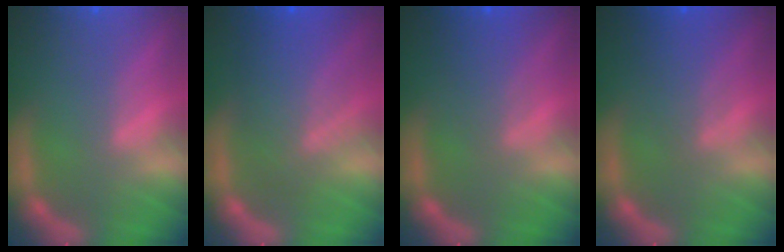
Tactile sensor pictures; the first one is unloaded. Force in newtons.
{"total": 7.0}
{"total": 3.1}
{"total": 3.6}